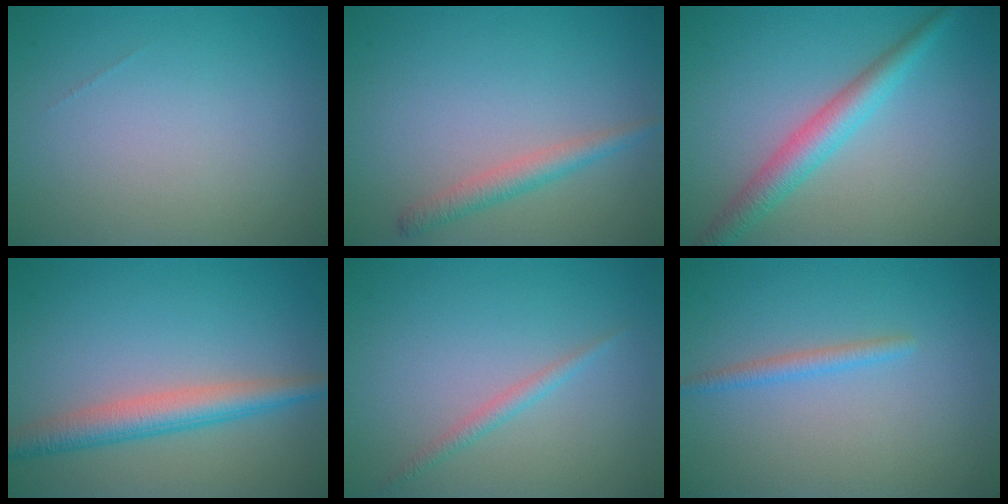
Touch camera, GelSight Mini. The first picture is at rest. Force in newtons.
{"total": 2.2, "press": 2.2, "slide": 0.0}
{"total": 3.7, "press": 3.7, "slide": 0.1}
{"total": 4.0, "press": 4.0, "slide": 0.1}
{"total": 1.3, "press": 1.3, "slide": 0.1}
{"total": 1.4, "press": 1.4, "slide": 0.0}